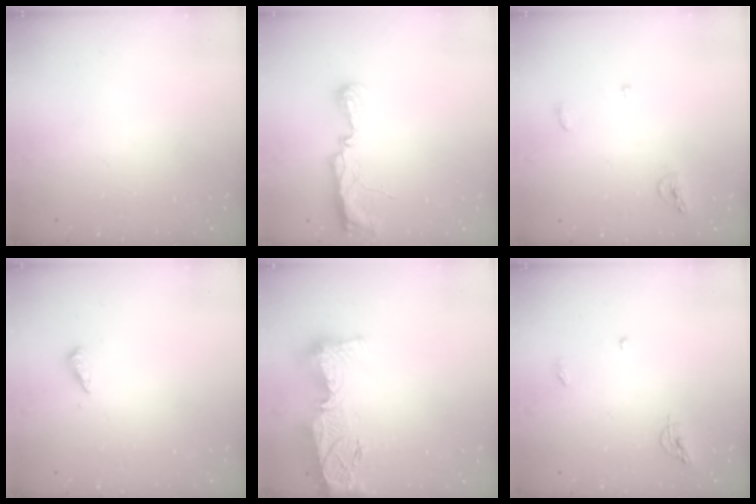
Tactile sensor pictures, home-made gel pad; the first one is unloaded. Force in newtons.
{"total": 11.5, "press": 10.2, "slide": 5.3}
{"total": 5.6, "press": 5.6, "slide": 0.2}
{"total": 2.8, "press": 2.8, "slide": 0.7}
{"total": 18.5, "press": 18.4, "slide": 1.7}
{"total": 6.5, "press": 6.5, "slide": 0.5}